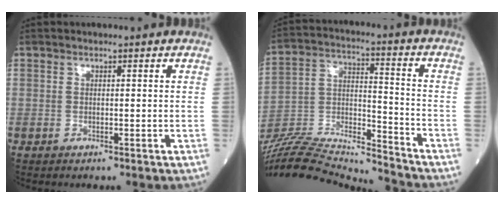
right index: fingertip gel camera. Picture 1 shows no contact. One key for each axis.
{"total": 20.8, "fx": -19.9, "fy": -0.3, "fz": 6.0, "tx": -0.131, "ty": 0.000, "tz": -0.340}